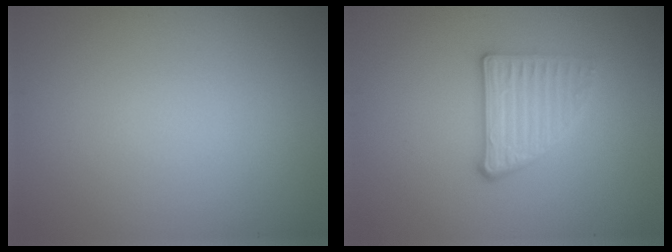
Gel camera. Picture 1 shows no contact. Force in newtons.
{"total": 2.7, "press": 2.4, "slide": 1.1}